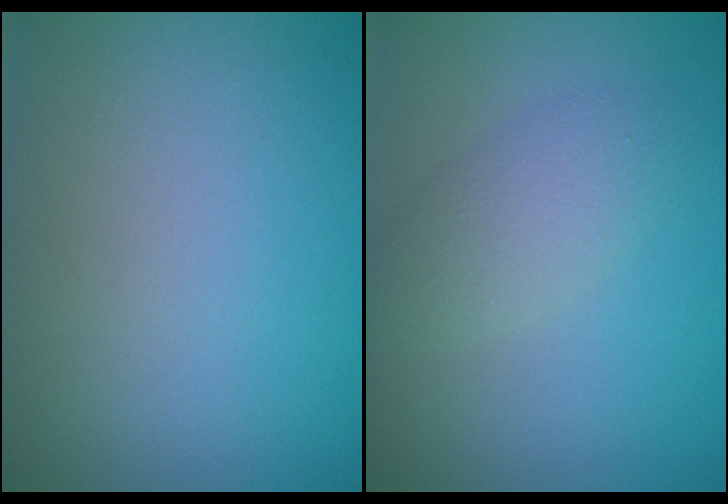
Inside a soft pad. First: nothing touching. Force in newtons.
{"total": 2.5, "press": 2.5, "slide": 0.0}